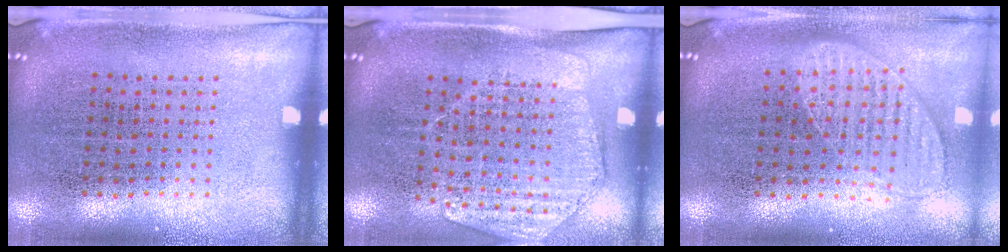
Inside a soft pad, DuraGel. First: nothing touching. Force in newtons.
{"total": 1.6, "press": 1.4, "slide": 0.8}
{"total": 1.0, "press": 1.0, "slide": 0.2}